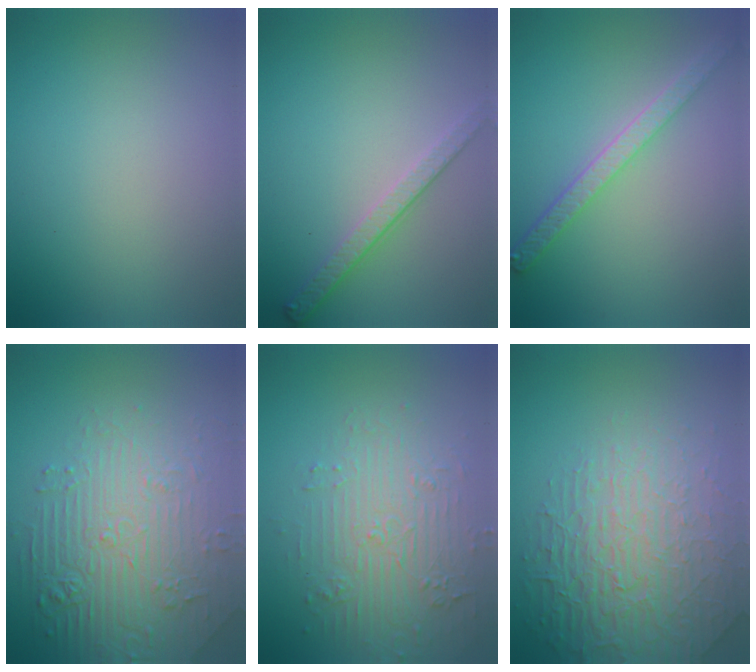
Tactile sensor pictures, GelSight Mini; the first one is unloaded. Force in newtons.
{"total": 2.8, "press": 2.5, "slide": 1.2}
{"total": 4.1, "press": 3.3, "slide": 2.4}
{"total": 6.3, "press": 5.3, "slide": 3.5}
{"total": 4.5, "press": 4.0, "slide": 2.0}
{"total": 6.8, "press": 5.5, "slide": 4.1}